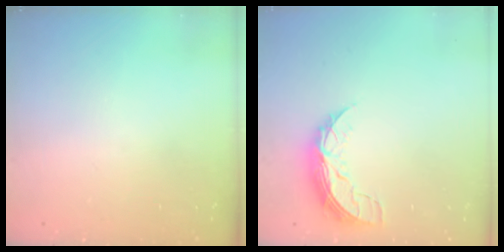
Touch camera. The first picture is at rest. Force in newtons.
{"total": 7.9, "press": 7.9, "slide": 0.6}